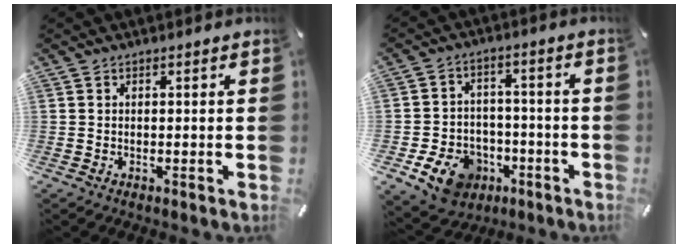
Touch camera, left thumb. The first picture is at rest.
{"total": 10.6, "force": [-5.4, 8.2, 4.1], "torque": [-0.065, 0.041, -0.091]}